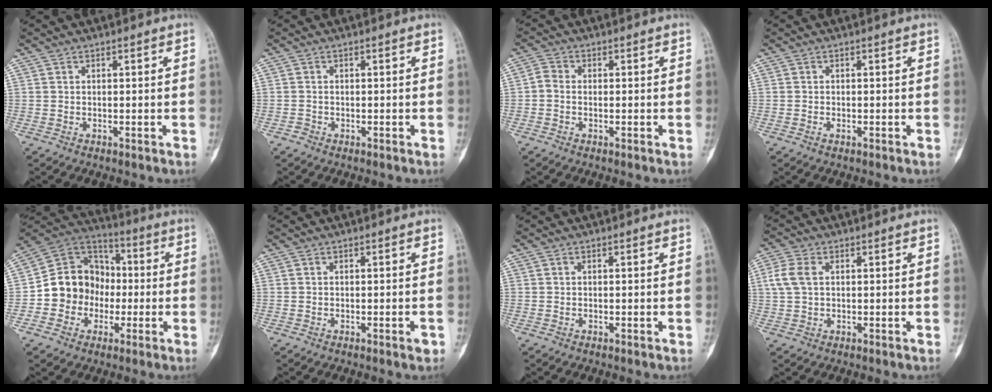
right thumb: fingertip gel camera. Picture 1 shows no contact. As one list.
[{"total": 0.7, "force": [-0.4, 0.5, 0.0], "torque": [0.003, 0.002, -0.015]}, {"total": 2.2, "force": [-0.4, 1.6, 1.4], "torque": [-0.022, 0.003, -0.022]}, {"total": 0.7, "force": [-0.3, 0.4, 0.4], "torque": [-0.010, 0.005, -0.005]}, {"total": 14.0, "force": [-2.3, 12.5, 5.9], "torque": [-0.052, 0.046, -0.048]}, {"total": 1.2, "force": [-0.6, 0.3, 1.0], "torque": [-0.013, -0.001, -0.007]}, {"total": 0.0}, {"total": 4.8, "force": [1.0, 3.0, 3.5], "torque": [-0.090, 0.010, 0.018]}]